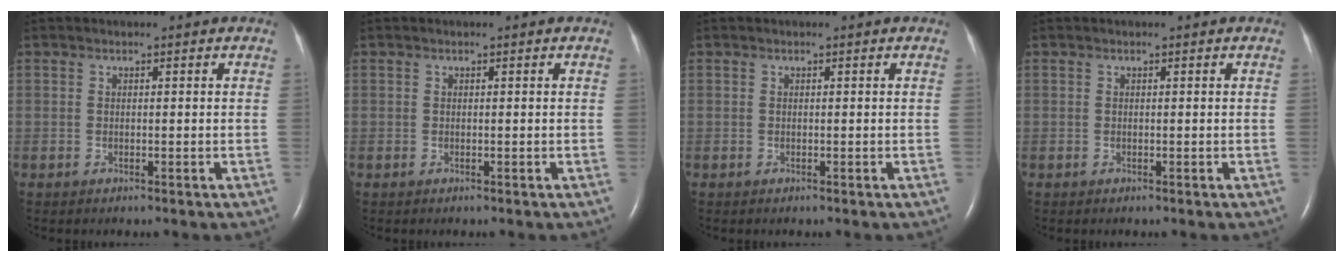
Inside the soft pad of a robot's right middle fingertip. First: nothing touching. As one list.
[{"total": 0.0}, {"total": 0.0}, {"total": 0.0}]